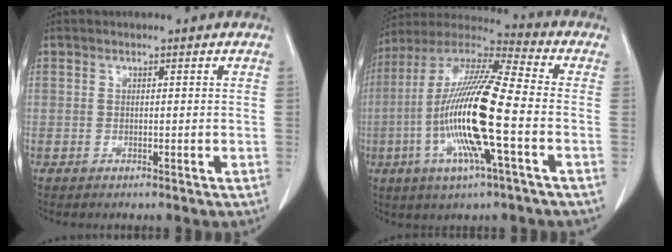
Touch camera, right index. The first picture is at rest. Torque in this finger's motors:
{"motor_torque": [2.14, 0.00, 0.98, 0.21]}